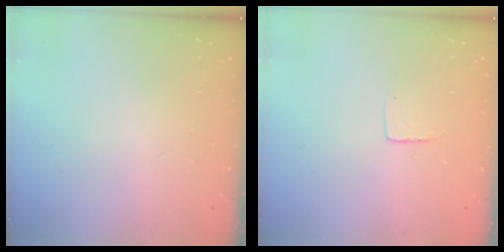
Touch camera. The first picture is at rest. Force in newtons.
{"total": 4.5, "press": 4.5, "slide": 0.4}